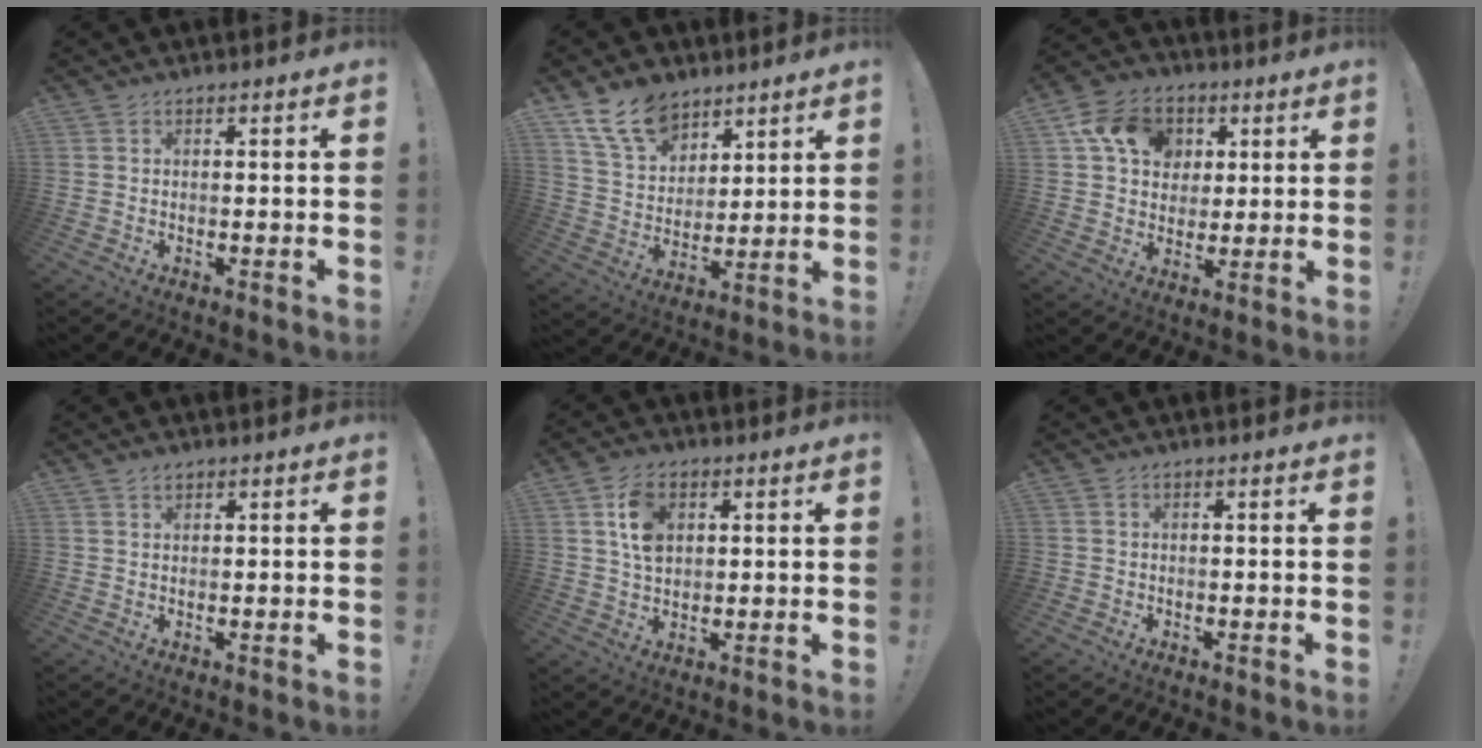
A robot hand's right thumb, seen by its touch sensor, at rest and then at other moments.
{"total": 13.3, "force": [9.3, 8.1, 5.0], "torque": [-0.098, -0.054, 0.181]}
{"total": 14.7, "force": [4.9, 11.8, 7.3], "torque": [-0.104, -0.003, 0.097]}
{"total": 1.6, "force": [1.2, 0.8, 0.6], "torque": [-0.008, -0.001, 0.022]}
{"total": 8.6, "force": [2.5, 5.7, 5.8], "torque": [-0.097, 0.001, 0.046]}
{"total": 0.7, "force": [-0.2, 0.6, 0.3], "torque": [-0.005, 0.002, -0.004]}